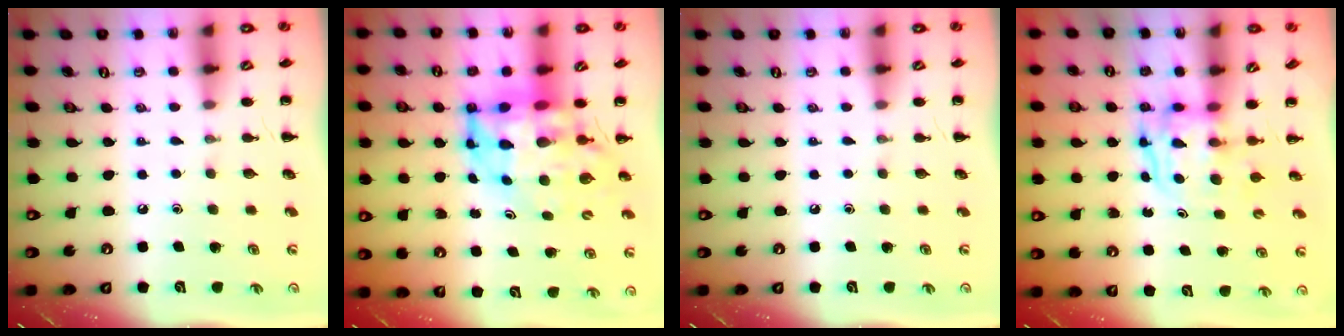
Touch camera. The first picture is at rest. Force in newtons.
{"total": 9.7, "press": 9.2, "slide": 2.9}
{"total": 0.0}
{"total": 3.8, "press": 3.8, "slide": 0.4}